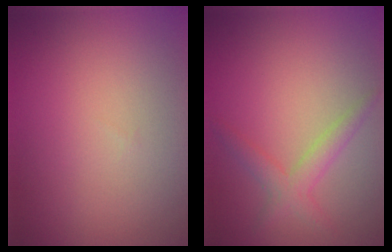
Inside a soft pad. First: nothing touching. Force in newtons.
{"total": 2.2, "press": 2.2, "slide": 0.1}